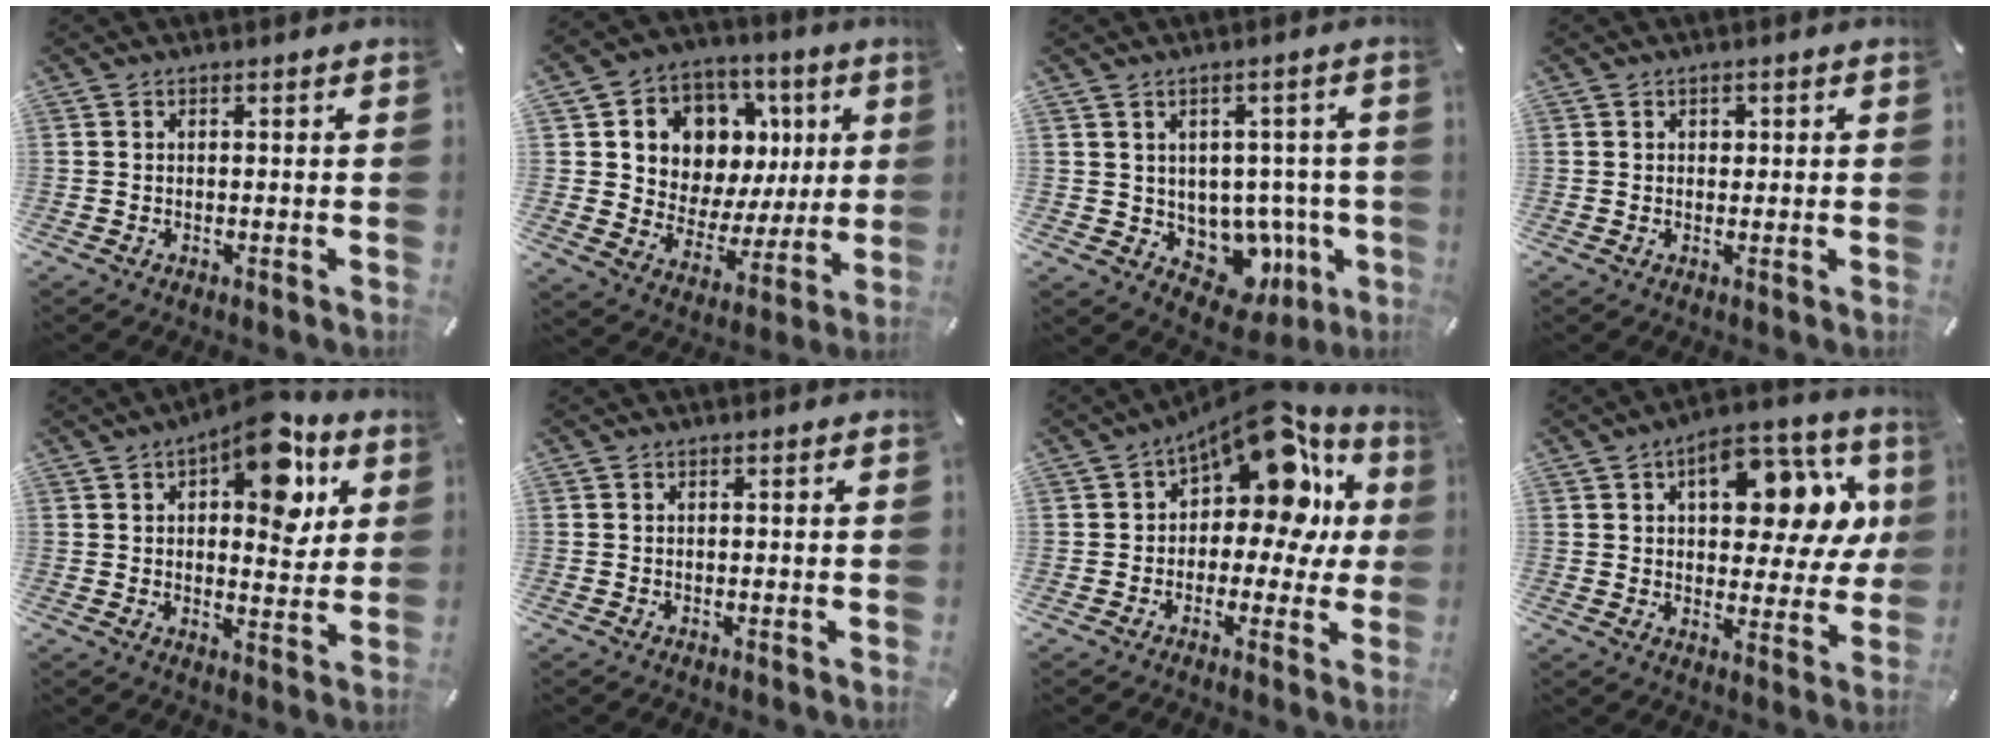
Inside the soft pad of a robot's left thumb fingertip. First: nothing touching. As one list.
[{"total": 10.7, "force": [3.6, 9.6, 3.1], "torque": [-0.044, -0.041, 0.071]}, {"total": 9.2, "force": [-1.4, 7.7, 4.9], "torque": [-0.057, -0.015, -0.004]}, {"total": 1.2, "force": [0.2, 1.1, 0.4], "torque": [0.000, 0.002, 0.001]}, {"total": 14.0, "force": [7.5, 6.7, 9.7], "torque": [-0.127, -0.034, 0.125]}, {"total": 0.0}, {"total": 16.9, "force": [8.3, 9.0, 11.7], "torque": [-0.172, -0.057, 0.141]}, {"total": 17.1, "force": [6.6, 9.3, 12.7], "torque": [-0.158, -0.037, 0.103]}]